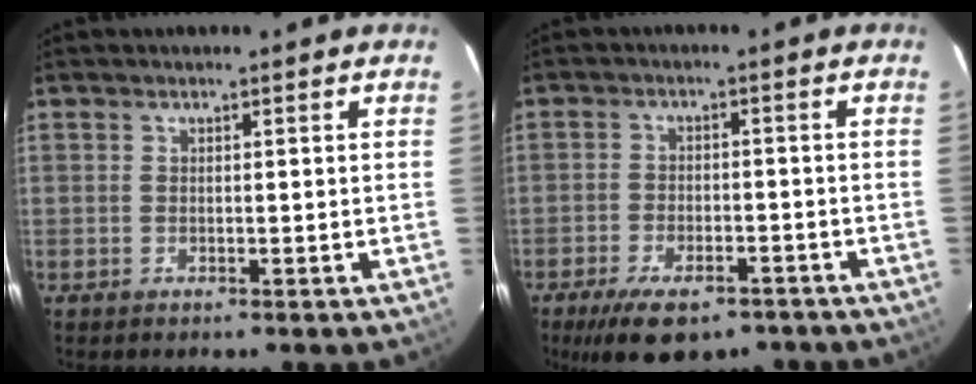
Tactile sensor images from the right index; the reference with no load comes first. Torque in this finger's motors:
{"motor_torque": [1.18, -0.96, 0.48, 0.10]}